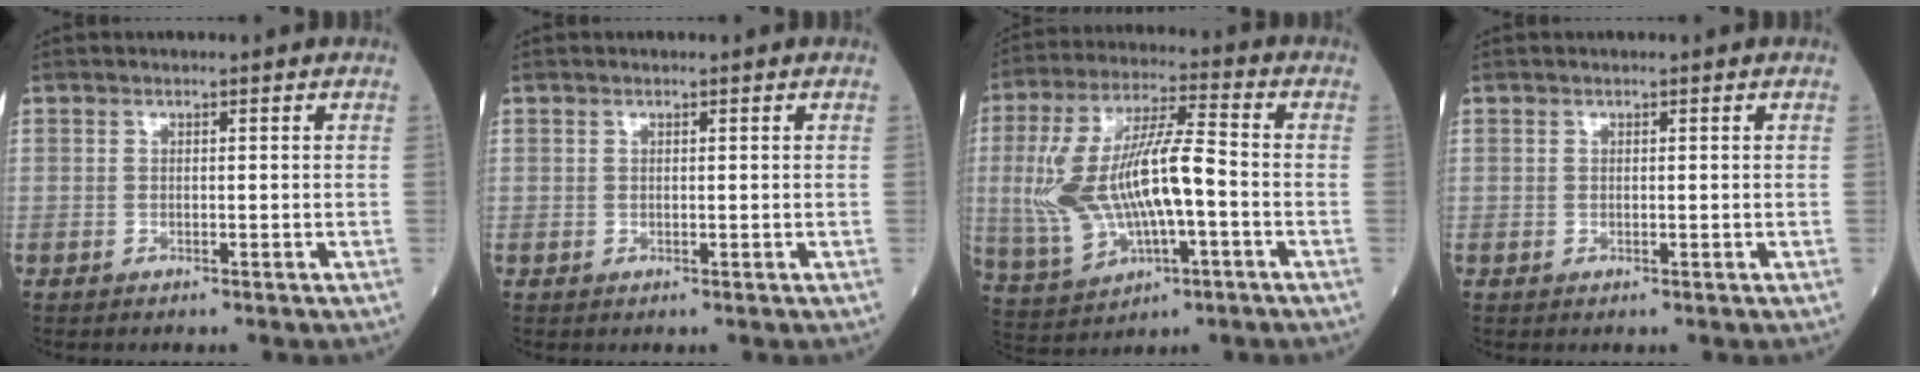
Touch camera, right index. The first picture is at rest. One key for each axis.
{"total": 0.0}
{"total": 15.2, "fx": -1.5, "fy": 4.5, "fz": 14.4, "tx": -0.303, "ty": 0.016, "tz": -0.015}
{"total": 0.0}